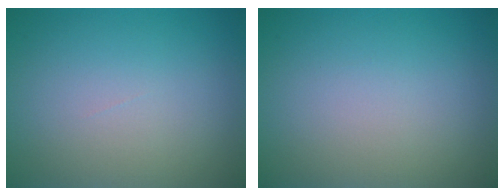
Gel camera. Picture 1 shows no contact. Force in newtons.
{"total": 0.0}